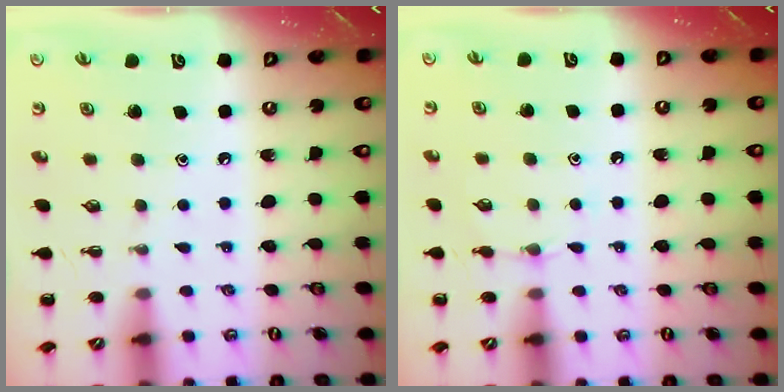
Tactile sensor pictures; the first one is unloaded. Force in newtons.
{"total": 3.9, "press": 3.6, "slide": 1.4}